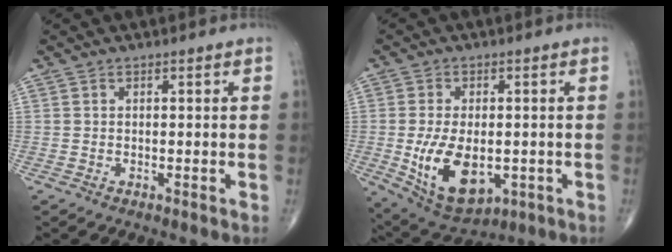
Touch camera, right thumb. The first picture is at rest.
{"total": 13.3, "force": [-2.5, 7.6, 10.7], "torque": [-0.174, -0.007, -0.022]}